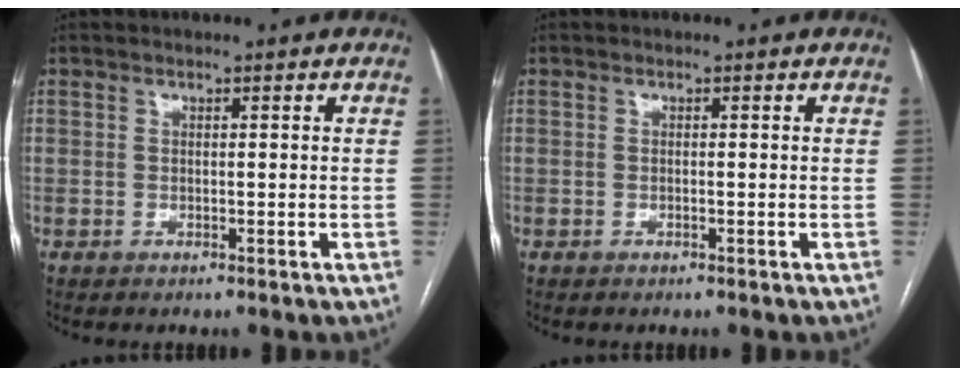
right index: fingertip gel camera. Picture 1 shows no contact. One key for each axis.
{"total": 0.0}